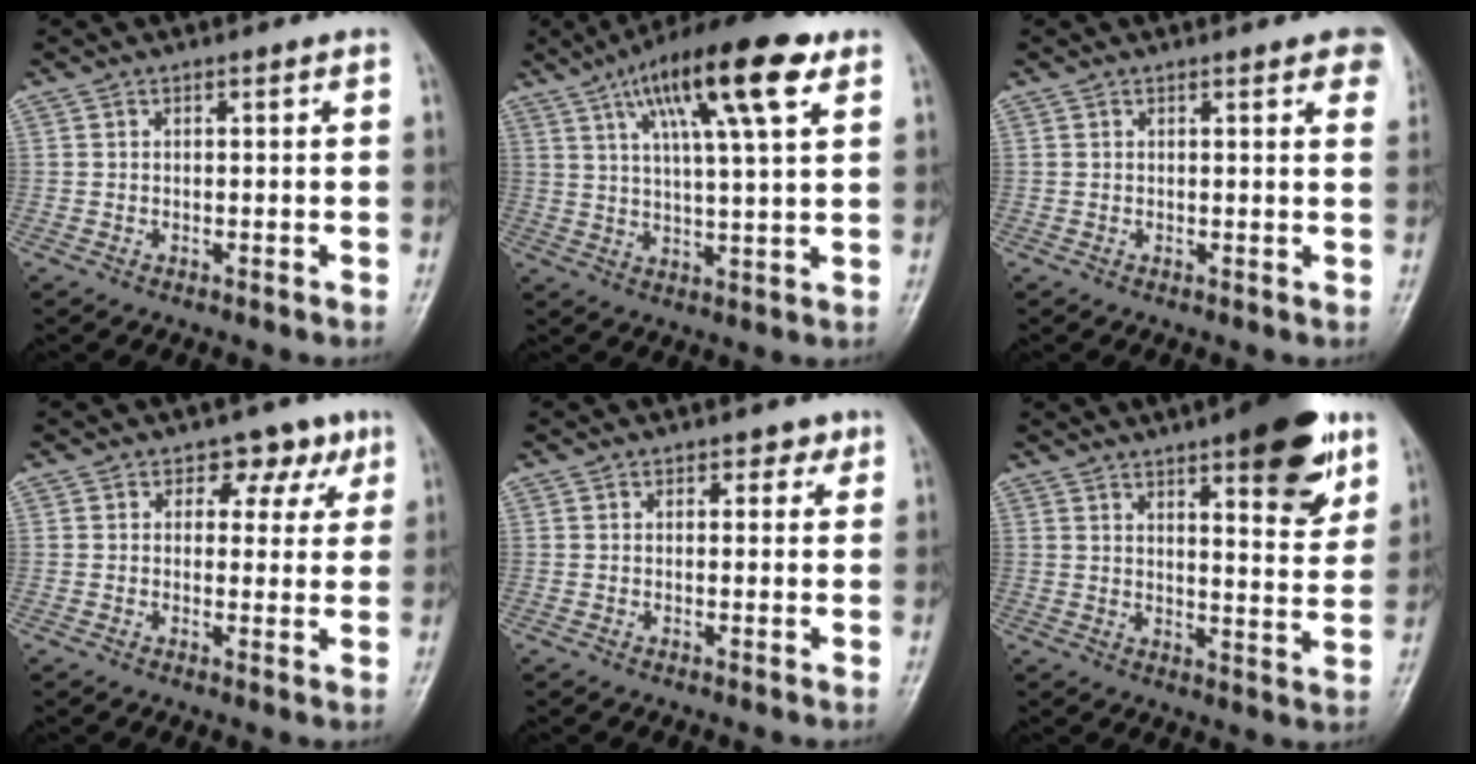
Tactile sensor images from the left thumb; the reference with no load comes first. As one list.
[{"total": 17.3, "force": [8.4, 3.9, 14.6], "torque": [-0.228, -0.010, 0.134]}, {"total": 6.1, "force": [3.7, 1.8, 4.5], "torque": [-0.034, -0.003, 0.034]}, {"total": 5.6, "force": [2.7, 4.2, 2.6], "torque": [0.007, -0.004, 0.028]}, {"total": 1.9, "force": [1.0, 1.4, 0.8], "torque": [0.008, -0.002, 0.007]}, {"total": 15.5, "force": [8.9, 4.7, 11.7], "torque": [-0.122, -0.042, 0.119]}]